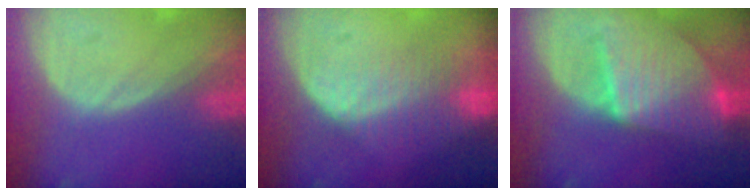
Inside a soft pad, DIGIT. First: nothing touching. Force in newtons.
{"total": 8.4, "press": 7.2, "slide": 4.4}
{"total": 10.1, "press": 10.1, "slide": 0.7}